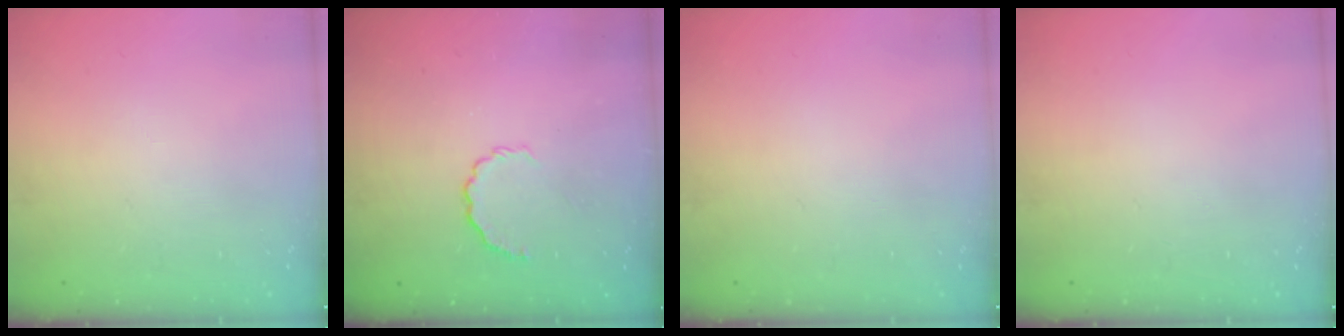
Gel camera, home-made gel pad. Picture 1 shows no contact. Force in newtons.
{"total": 4.5, "press": 4.3, "slide": 1.5}
{"total": 0.0}
{"total": 0.0}